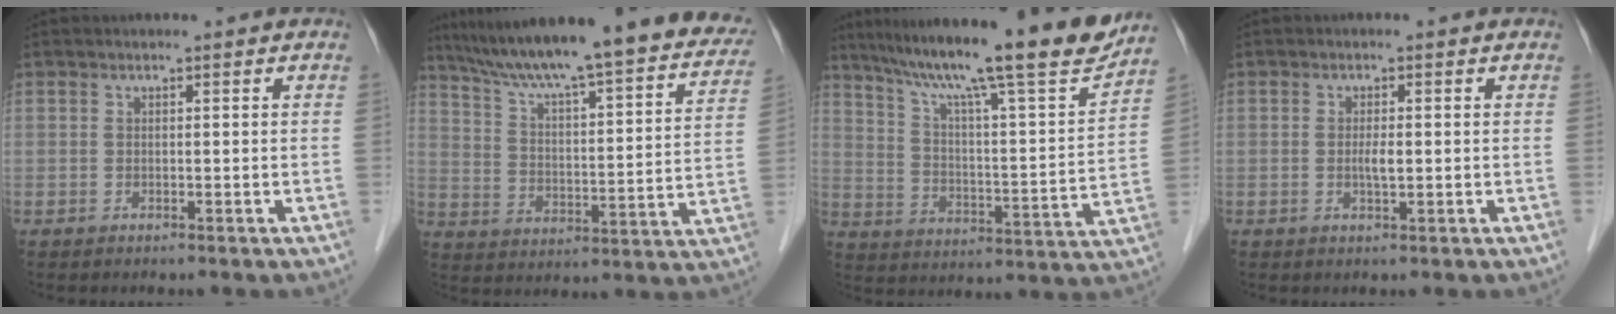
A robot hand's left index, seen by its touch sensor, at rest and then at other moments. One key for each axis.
{"total": 29.0, "fx": 24.8, "fy": 3.9, "fz": 14.6, "tx": -0.225, "ty": -0.029, "tz": 0.326}
{"total": 23.8, "fx": 19.5, "fy": 0.9, "fz": 13.5, "tx": -0.227, "ty": -0.020, "tz": 0.284}
{"total": 1.7, "fx": -0.2, "fy": 0.3, "fz": 1.7, "tx": -0.035, "ty": -0.002, "tz": -0.003}